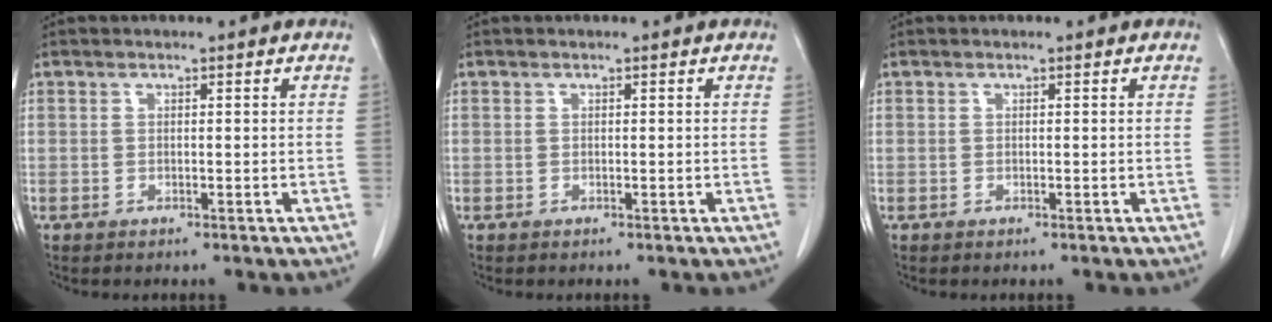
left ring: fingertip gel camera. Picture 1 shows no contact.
{"total": 0.0}
{"total": 0.0}